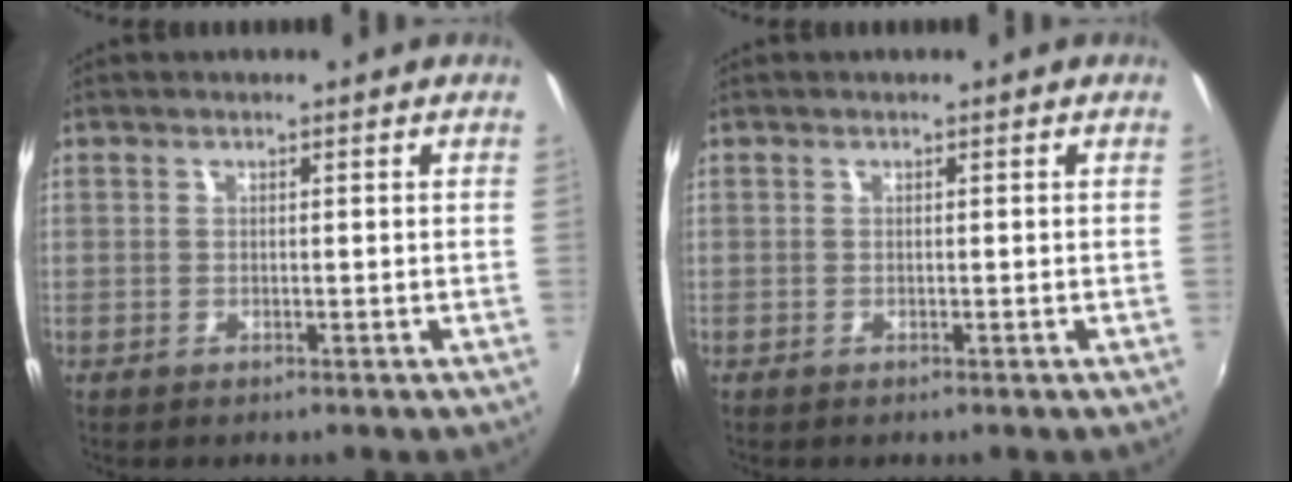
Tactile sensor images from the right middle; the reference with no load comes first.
{"total": 0.0}